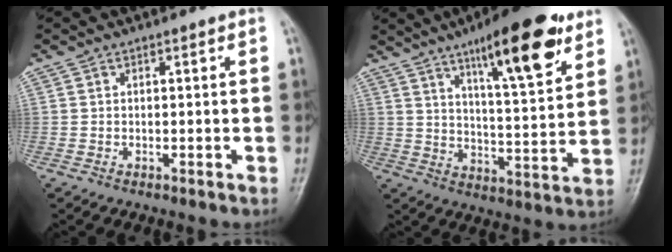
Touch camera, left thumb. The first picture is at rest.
{"total": 17.8, "force": [10.6, 4.4, 13.6], "torque": [-0.181, -0.051, 0.165]}